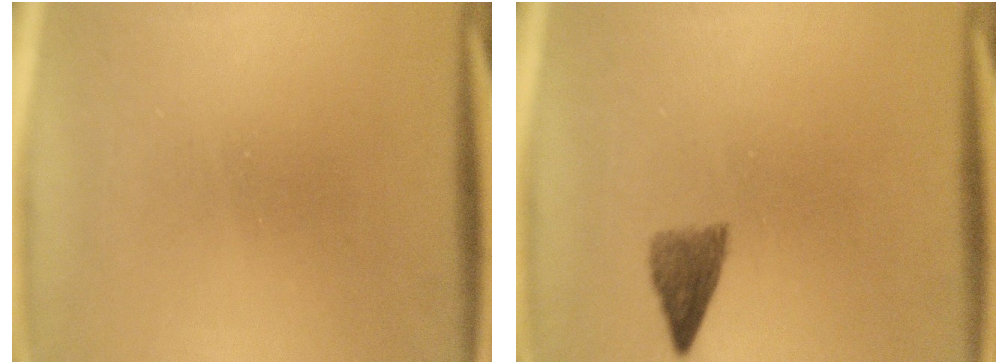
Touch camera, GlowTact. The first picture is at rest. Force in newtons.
{"total": 3.0}